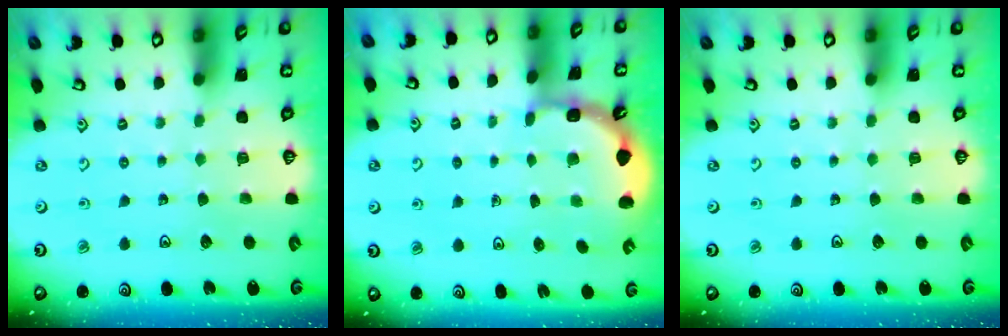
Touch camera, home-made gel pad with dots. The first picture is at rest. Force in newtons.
{"total": 1.9, "press": 1.8, "slide": 0.6}
{"total": 0.0}